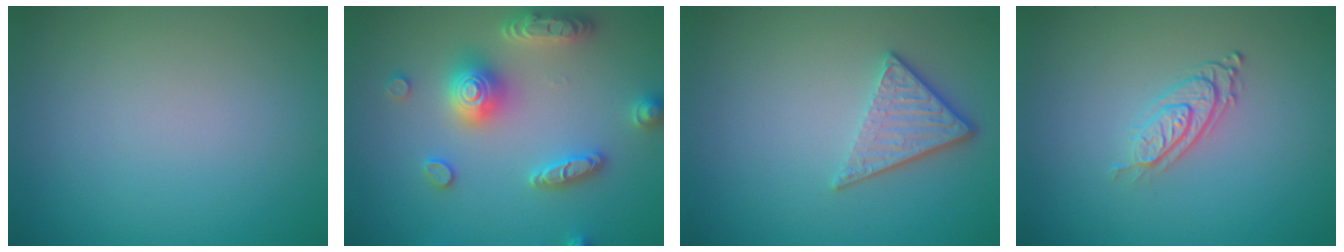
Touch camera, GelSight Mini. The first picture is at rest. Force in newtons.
{"total": 5.3, "press": 5.3, "slide": 0.8}
{"total": 3.0, "press": 2.3, "slide": 2.0}
{"total": 2.9, "press": 1.9, "slide": 2.1}